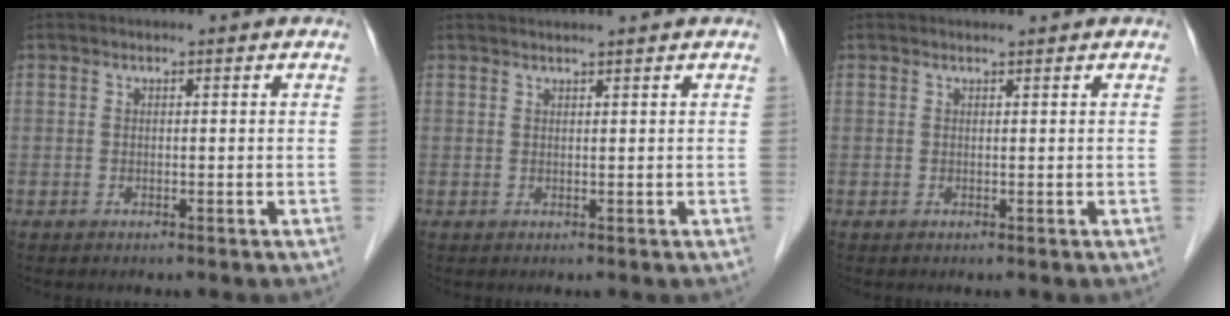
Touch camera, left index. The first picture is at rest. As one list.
[{"total": 3.6, "force": [3.3, -0.4, 1.4], "torque": [-0.014, 0.024, 0.050]}, {"total": 0.5, "force": [0.5, -0.1, 0.0], "torque": [-0.007, -0.001, 0.009]}]